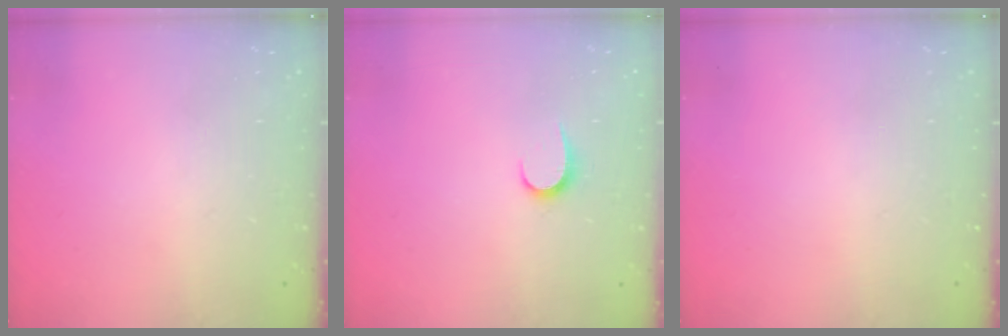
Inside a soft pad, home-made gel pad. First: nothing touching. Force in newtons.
{"total": 5.7, "press": 5.7, "slide": 0.6}
{"total": 0.0}